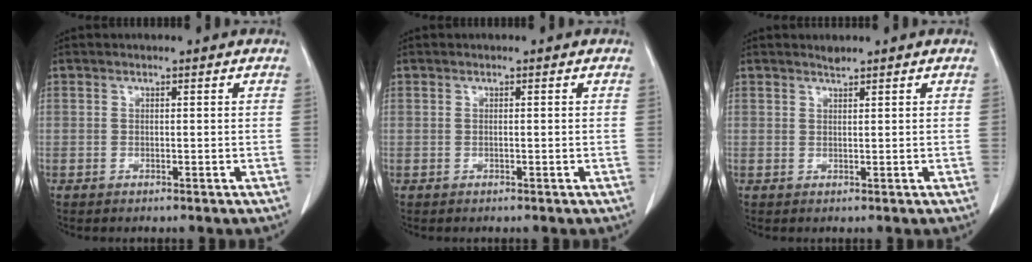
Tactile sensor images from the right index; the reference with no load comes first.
{"total": 0.0}
{"total": 0.7, "force": [0.7, -0.1, 0.0], "torque": [-0.008, 0.001, 0.015]}